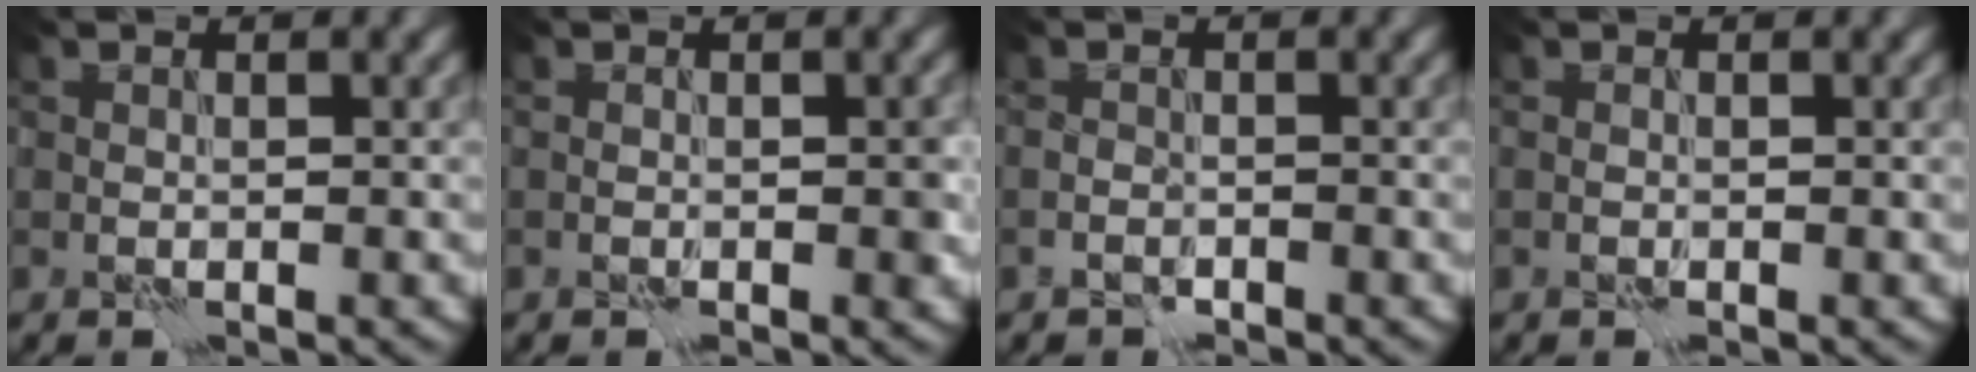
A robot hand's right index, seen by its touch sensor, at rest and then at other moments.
{"total": 1.2, "force": [-0.4, 0.5, 1.0], "torque": [-0.010, 0.000, -0.004]}
{"total": 0.9, "force": [-0.8, 0.3, 0.1], "torque": [-0.001, 0.004, -0.017]}
{"total": 0.0}